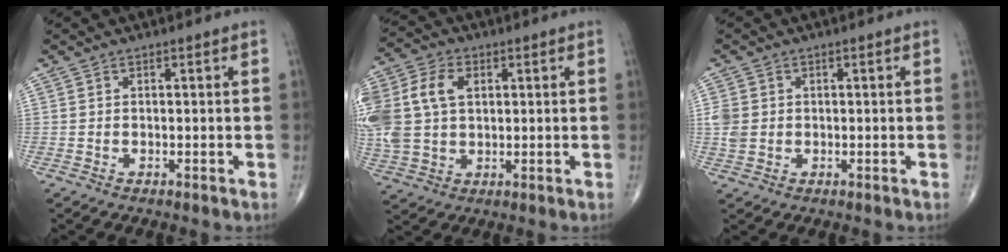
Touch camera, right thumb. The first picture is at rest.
{"total": 17.3, "force": [3.5, 12.4, 11.5], "torque": [-0.288, 0.020, 0.073]}
{"total": 3.5, "force": [0.1, 3.0, 1.9], "torque": [-0.039, 0.004, 0.003]}